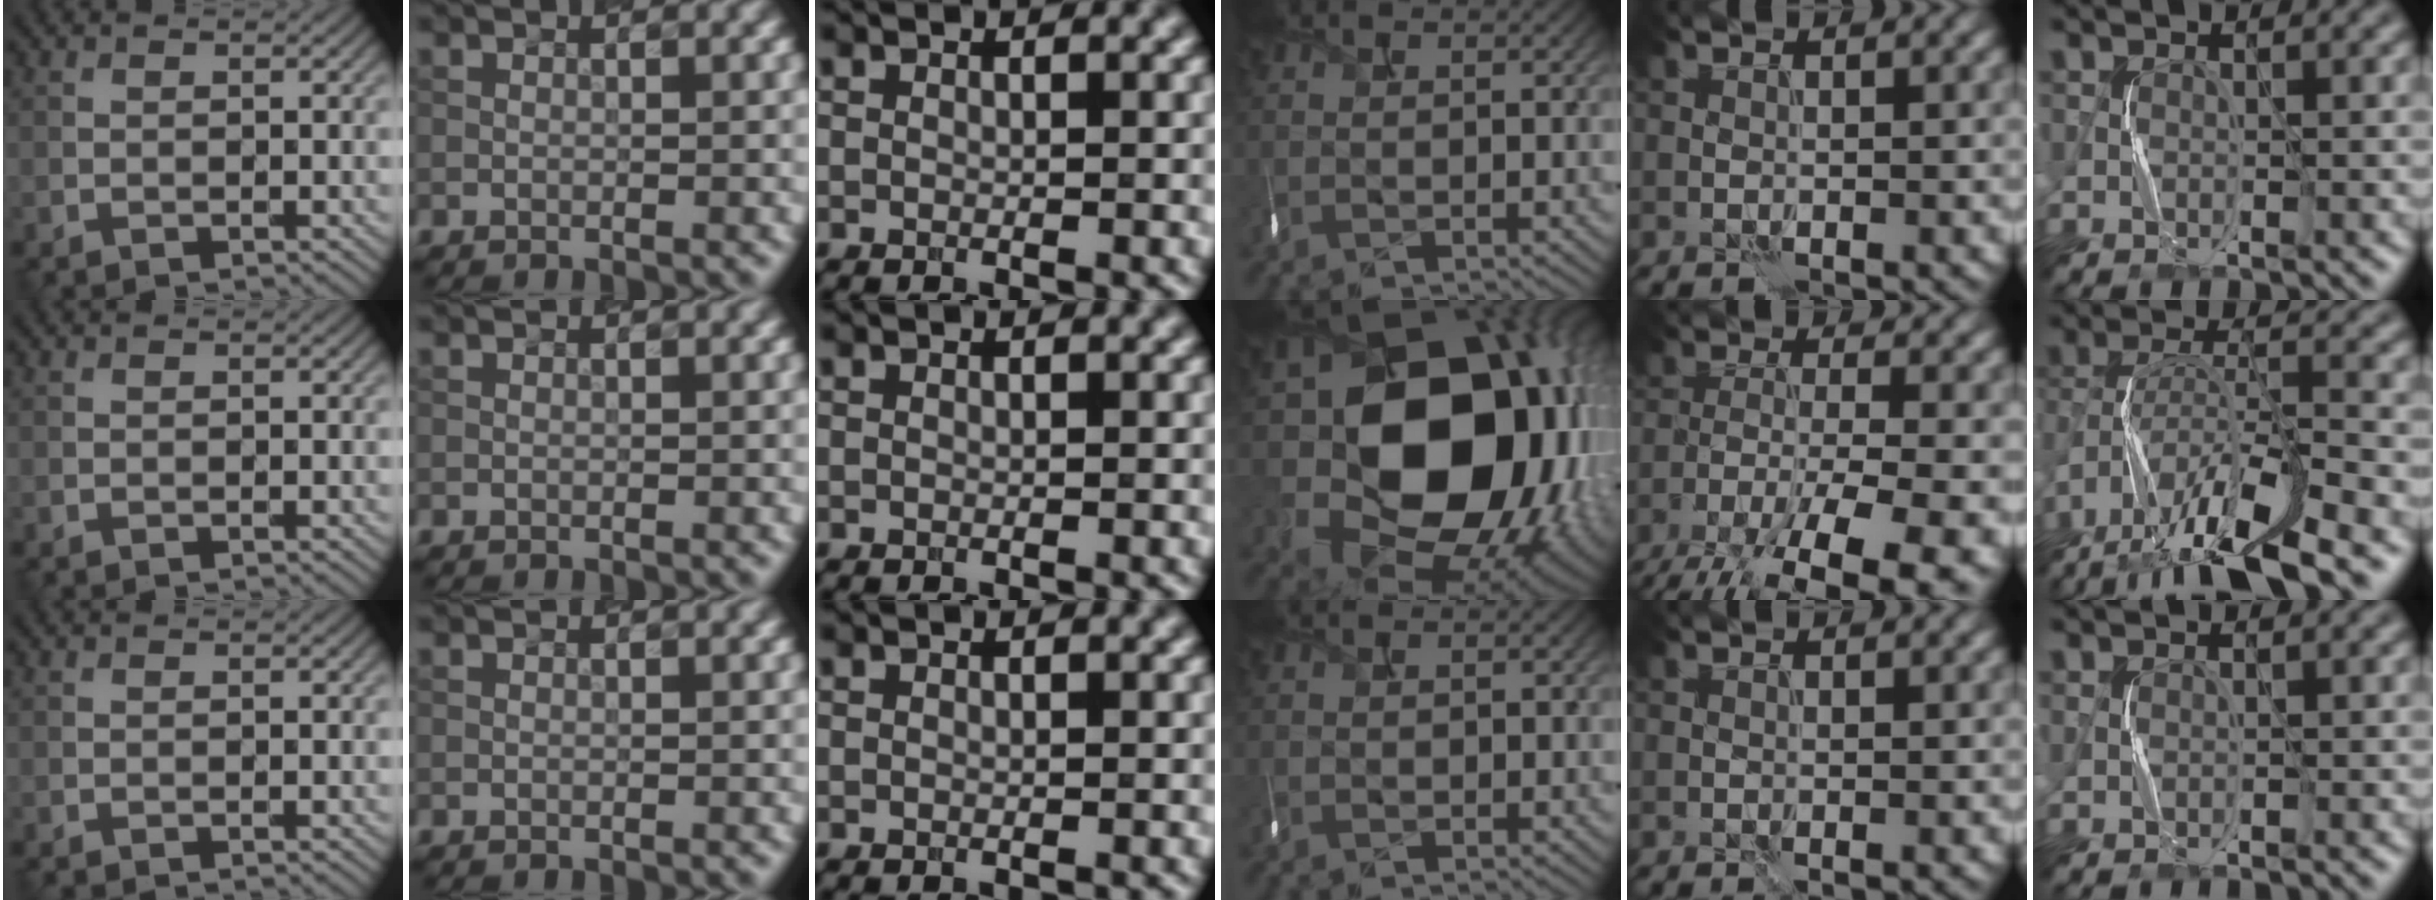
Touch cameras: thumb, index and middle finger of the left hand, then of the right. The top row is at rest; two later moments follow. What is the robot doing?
{"motion": "shake", "object": "tambourine"}